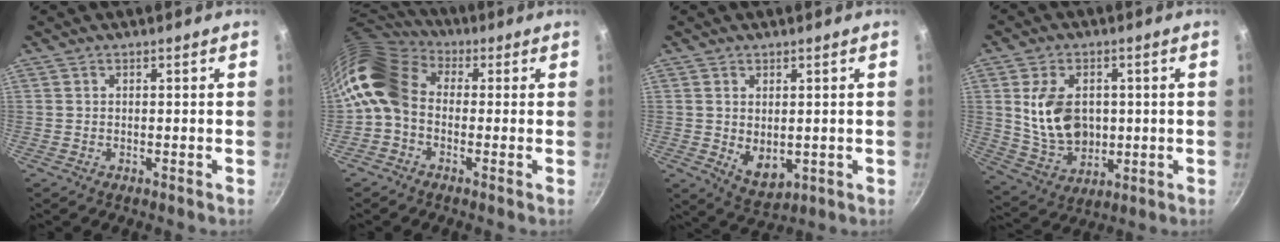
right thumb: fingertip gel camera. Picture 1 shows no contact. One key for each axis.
{"total": 12.3, "fx": -1.1, "fy": 9.3, "fz": 7.9, "tx": -0.143, "ty": 0.037, "tz": -0.046}
{"total": 6.0, "fx": 0.3, "fy": 3.9, "fz": 4.6, "tx": -0.064, "ty": -0.020, "tz": 0.018}
{"total": 12.9, "fx": 1.2, "fy": 9.1, "fz": 9.0, "tx": -0.139, "ty": -0.014, "tz": 0.035}